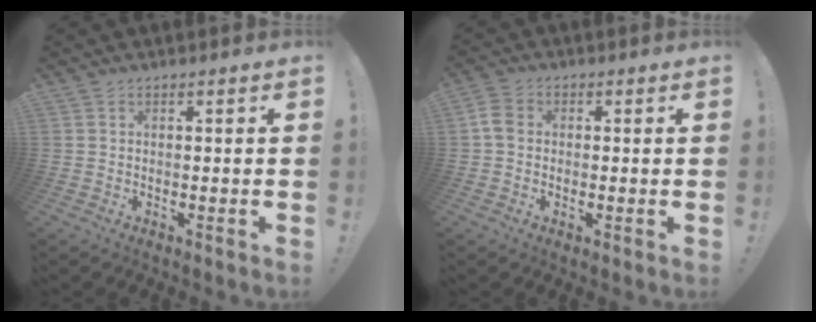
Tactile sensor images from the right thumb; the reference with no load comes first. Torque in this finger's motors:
{"motor_torque": [0.37, 0.70, -0.03, 0.05, 0.00]}